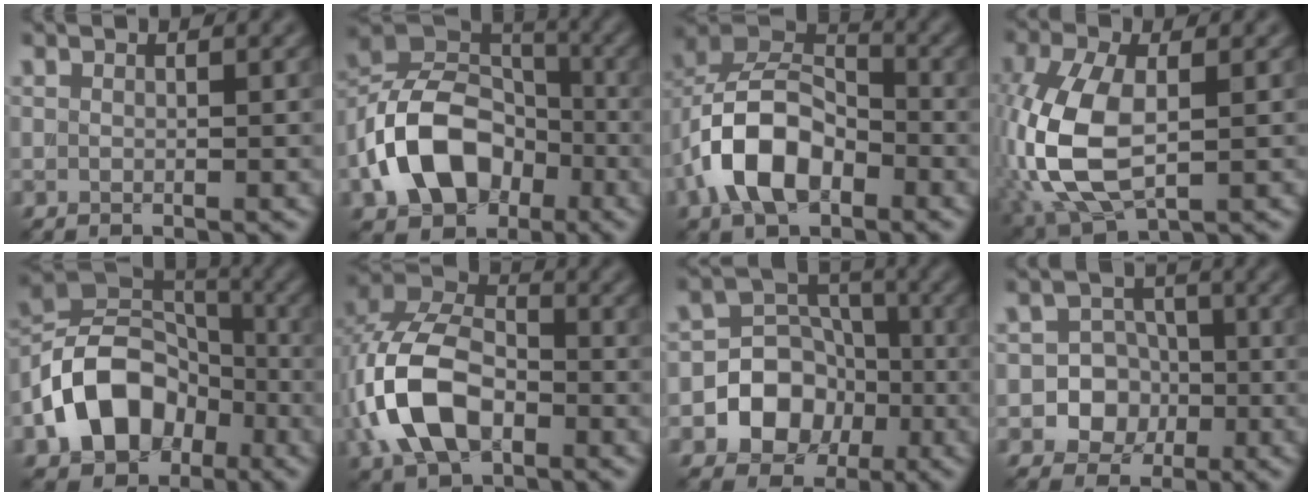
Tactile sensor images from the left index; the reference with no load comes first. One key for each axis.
{"total": 10.2, "fx": -3.8, "fy": 7.2, "fz": 6.1, "tx": -0.110, "ty": 0.004, "tz": -0.082}
{"total": 8.7, "fx": -3.2, "fy": 5.3, "fz": 6.2, "tx": -0.117, "ty": 0.014, "tz": -0.069}
{"total": 10.1, "fx": -1.0, "fy": 5.4, "fz": 8.5, "tx": -0.207, "ty": -0.004, "tz": -0.019}
{"total": 10.4, "fx": -4.1, "fy": 7.5, "fz": 5.9, "tx": -0.104, "ty": 0.000, "tz": -0.084}
{"total": 10.0, "fx": -2.5, "fy": 6.4, "fz": 7.2, "tx": -0.167, "ty": 0.010, "tz": -0.059}
{"total": 7.0, "fx": -2.3, "fy": 6.0, "fz": 2.8, "tx": -0.016, "ty": 0.010, "tz": -0.068}
{"total": 6.5, "fx": -1.6, "fy": 6.1, "fz": 1.6, "tx": -0.010, "ty": 0.015, "tz": -0.049}